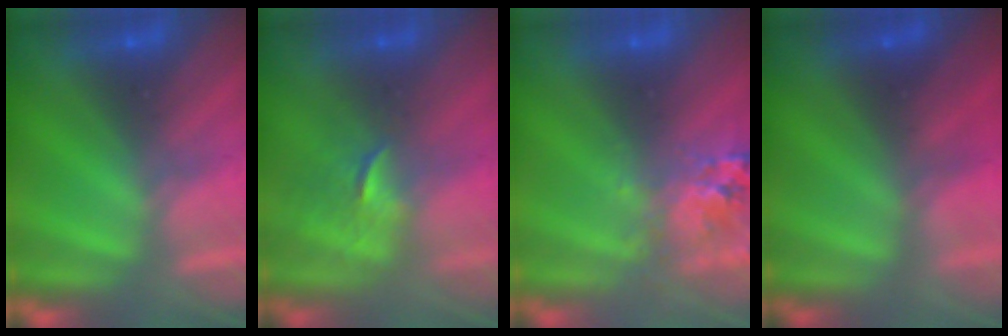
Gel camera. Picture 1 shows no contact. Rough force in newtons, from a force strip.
{"total": 2.6}
{"total": 2.9}
{"total": 2.0}